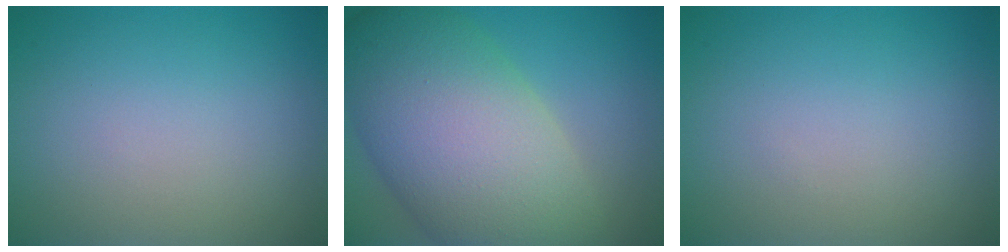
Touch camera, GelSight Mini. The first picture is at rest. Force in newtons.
{"total": 13.8, "press": 13.8, "slide": 0.8}
{"total": 0.0}